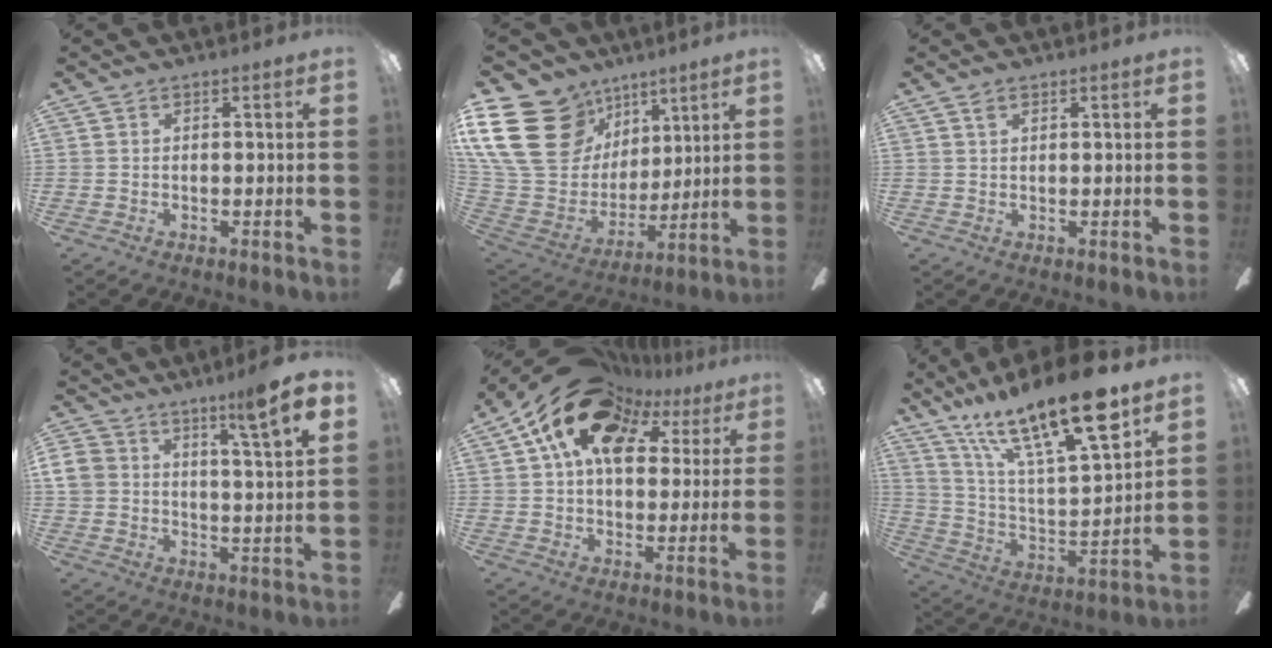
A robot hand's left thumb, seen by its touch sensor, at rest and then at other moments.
{"total": 25.6, "force": [11.0, 19.1, 13.1], "torque": [-0.278, -0.049, 0.227]}
{"total": 1.6, "force": [1.0, 0.9, 0.8], "torque": [-0.011, -0.003, 0.018]}
{"total": 12.7, "force": [8.0, 4.7, 8.6], "torque": [-0.132, -0.034, 0.136]}
{"total": 18.8, "force": [10.3, 11.4, 11.0], "torque": [-0.206, -0.036, 0.187]}
{"total": 22.7, "force": [16.0, 5.6, 15.1], "torque": [-0.264, -0.102, 0.260]}